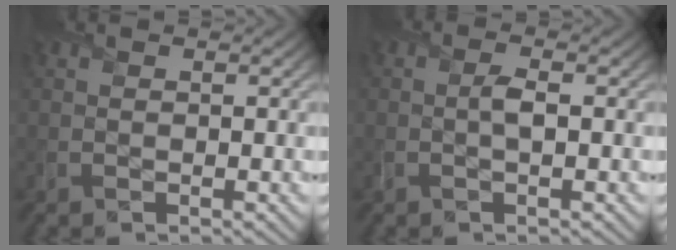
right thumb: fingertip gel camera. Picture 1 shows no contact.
{"total": 1.3, "force": [-0.3, 0.2, 1.3], "torque": [-0.025, 0.003, -0.008]}